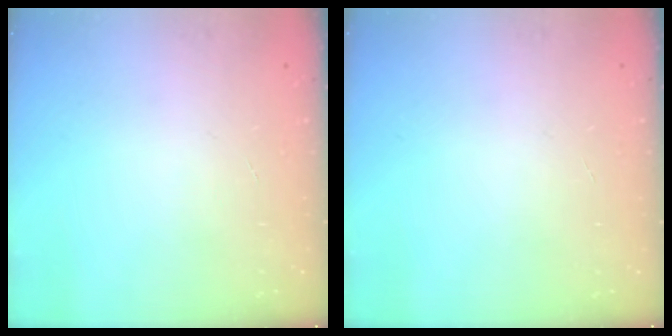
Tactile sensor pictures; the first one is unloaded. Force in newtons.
{"total": 0.0}